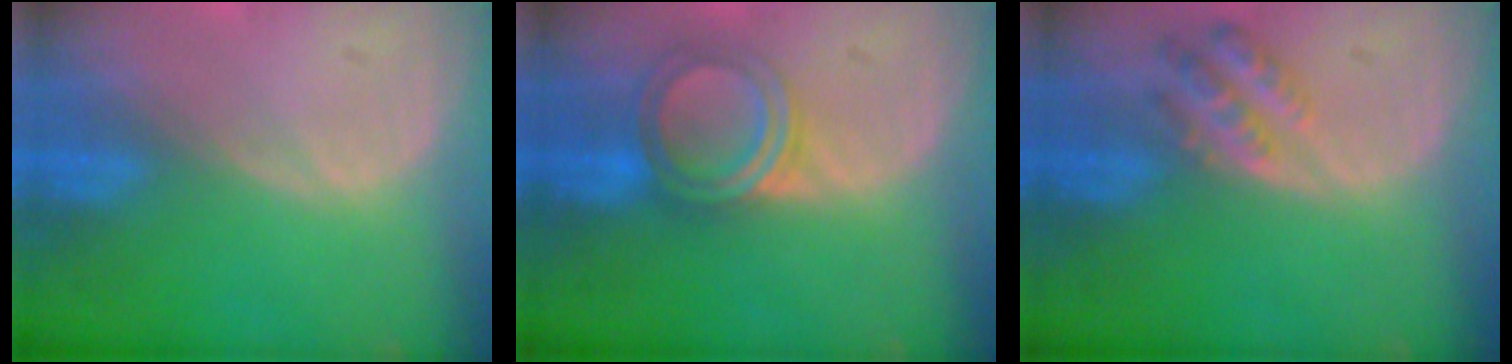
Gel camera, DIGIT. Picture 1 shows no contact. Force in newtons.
{"total": 5.3, "press": 5.2, "slide": 0.4}
{"total": 4.4, "press": 4.3, "slide": 0.9}